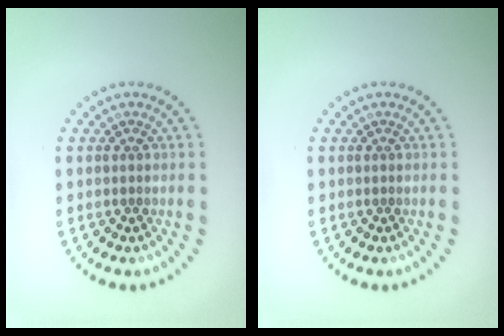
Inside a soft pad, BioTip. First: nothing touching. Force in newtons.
{"total": 0.0}